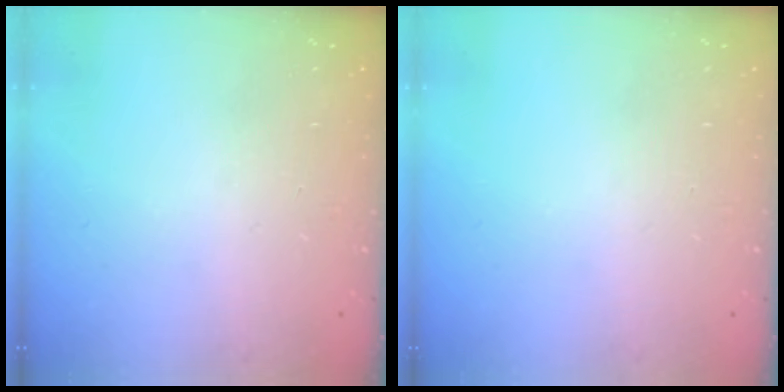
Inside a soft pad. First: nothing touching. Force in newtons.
{"total": 0.0}